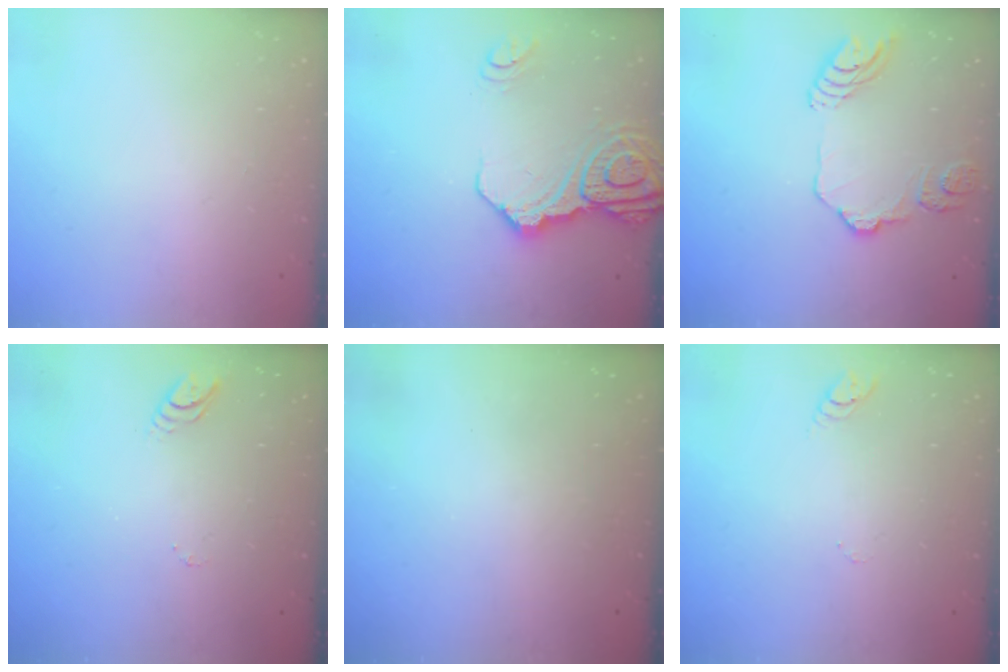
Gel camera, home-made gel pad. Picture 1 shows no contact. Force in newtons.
{"total": 16.8, "press": 16.7, "slide": 2.0}
{"total": 13.0, "press": 12.9, "slide": 1.3}
{"total": 3.5, "press": 3.5, "slide": 0.5}
{"total": 0.0}
{"total": 2.9, "press": 2.9, "slide": 0.3}